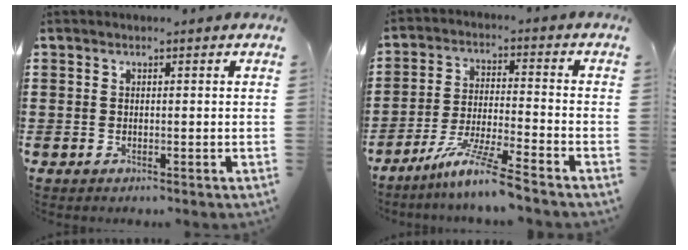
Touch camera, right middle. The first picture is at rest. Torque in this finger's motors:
{"motor_torque": [1.30, -0.84, 0.18, 0.09]}